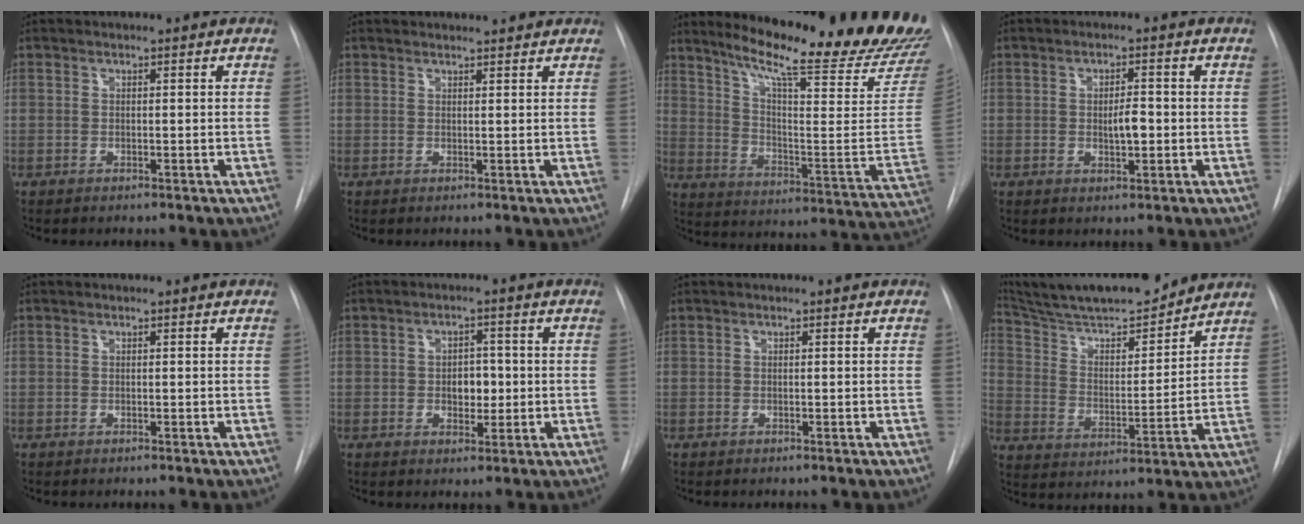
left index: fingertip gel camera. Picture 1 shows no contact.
{"total": 3.4, "force": [3.3, 0.6, 0.5], "torque": [-0.011, 0.011, 0.038]}
{"total": 25.2, "force": [22.0, 0.9, 12.3], "torque": [-0.189, -0.114, 0.287]}
{"total": 3.0, "force": [-0.7, 0.9, 2.8], "torque": [-0.046, -0.006, -0.009]}
{"total": 0.0}
{"total": 3.6, "force": [-0.6, 2.4, 2.7], "torque": [-0.034, -0.002, -0.006]}
{"total": 0.0}
{"total": 19.3, "force": [17.4, 2.4, 8.0], "torque": [-0.144, 0.000, 0.282]}